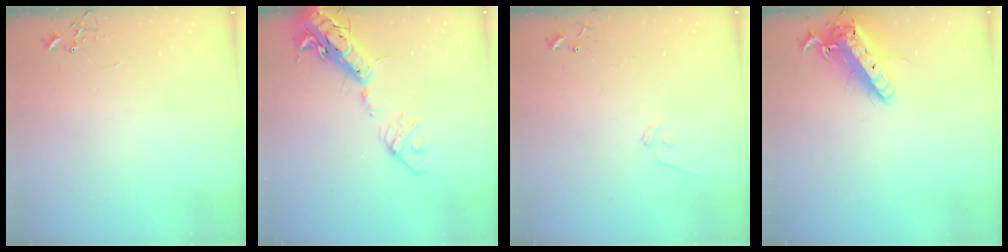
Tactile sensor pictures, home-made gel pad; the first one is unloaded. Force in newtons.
{"total": 18.7, "press": 18.3, "slide": 3.9}
{"total": 8.1, "press": 8.0, "slide": 0.8}
{"total": 18.2, "press": 18.0, "slide": 3.0}